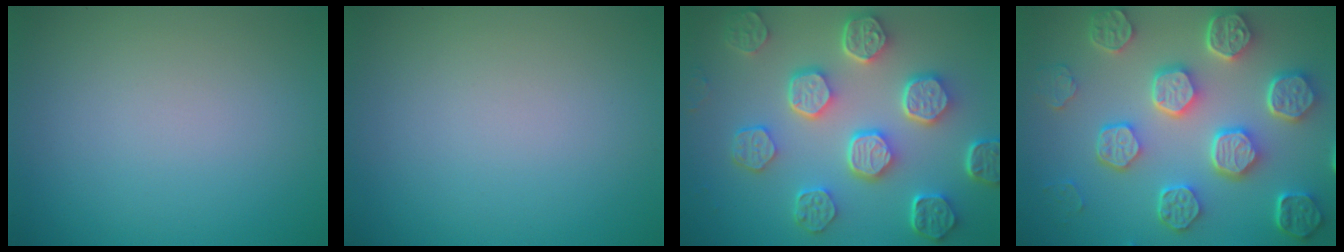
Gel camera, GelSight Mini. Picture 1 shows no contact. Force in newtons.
{"total": 0.0}
{"total": 8.0, "press": 6.1, "slide": 5.1}
{"total": 8.6, "press": 6.5, "slide": 5.7}